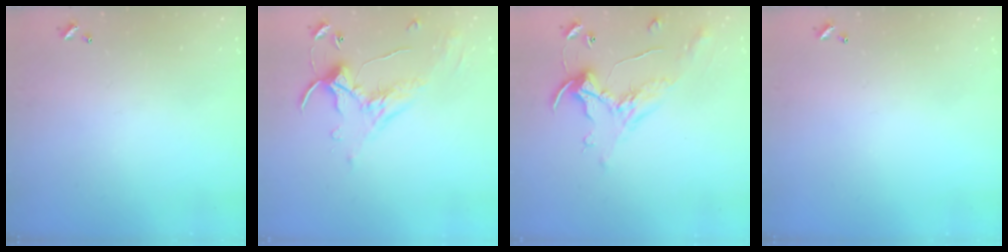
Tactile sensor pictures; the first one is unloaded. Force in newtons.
{"total": 1.1, "press": 0.4, "slide": 1.0}
{"total": 1.1, "press": 0.8, "slide": 0.9}
{"total": 0.0}